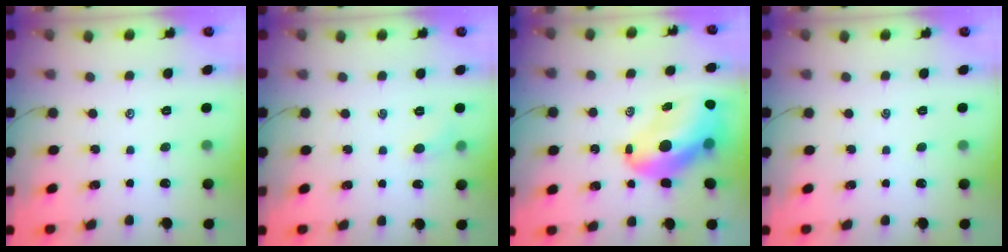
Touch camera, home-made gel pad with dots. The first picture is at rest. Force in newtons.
{"total": 4.4, "press": 4.1, "slide": 1.4}
{"total": 13.0, "press": 12.4, "slide": 3.8}
{"total": 0.0}